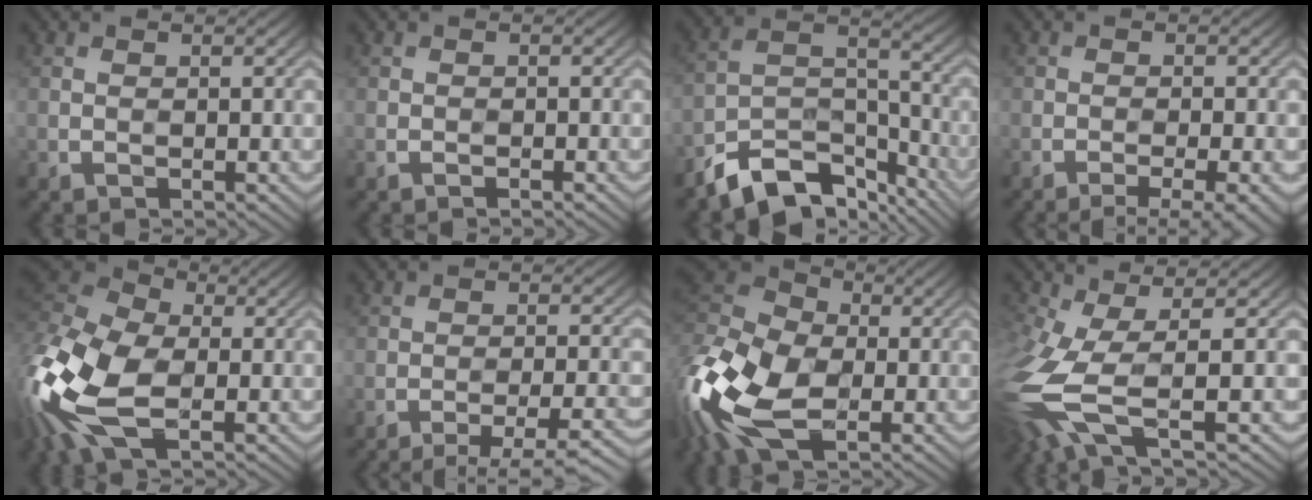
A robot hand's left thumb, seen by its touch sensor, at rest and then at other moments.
{"total": 0.8, "force": [-0.8, 0.0, 0.1], "torque": [0.001, 0.002, -0.016]}
{"total": 11.6, "force": [-9.1, 4.7, 5.5], "torque": [-0.096, -0.007, -0.169]}
{"total": 5.3, "force": [-3.6, 1.0, 3.8], "torque": [-0.046, 0.002, -0.056]}
{"total": 15.2, "force": [-3.6, 8.4, 12.2], "torque": [-0.325, -0.026, -0.068]}
{"total": 7.6, "force": [-5.8, 1.3, 4.7], "torque": [-0.070, 0.005, -0.072]}
{"total": 16.5, "force": [-4.7, 9.8, 12.3], "torque": [-0.321, -0.022, -0.075]}
{"total": 9.2, "force": [-2.1, 3.2, 8.3], "torque": [-0.202, -0.022, -0.038]}